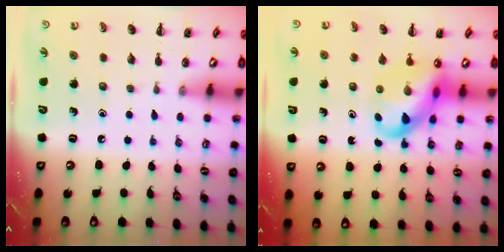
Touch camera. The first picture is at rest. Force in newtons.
{"total": 12.5, "press": 12.0, "slide": 3.3}